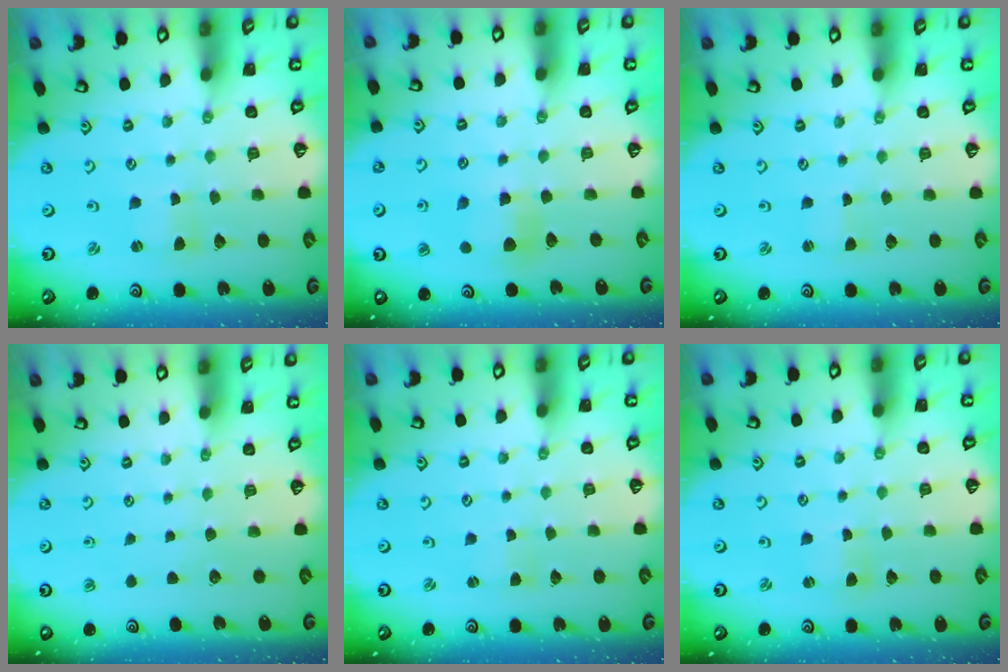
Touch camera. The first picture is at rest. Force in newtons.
{"total": 6.3, "press": 6.3, "slide": 0.4}
{"total": 0.6, "press": 0.6, "slide": 0.0}
{"total": 0.0}
{"total": 1.3, "press": 1.3, "slide": 0.2}
{"total": 0.6, "press": 0.6, "slide": 0.1}